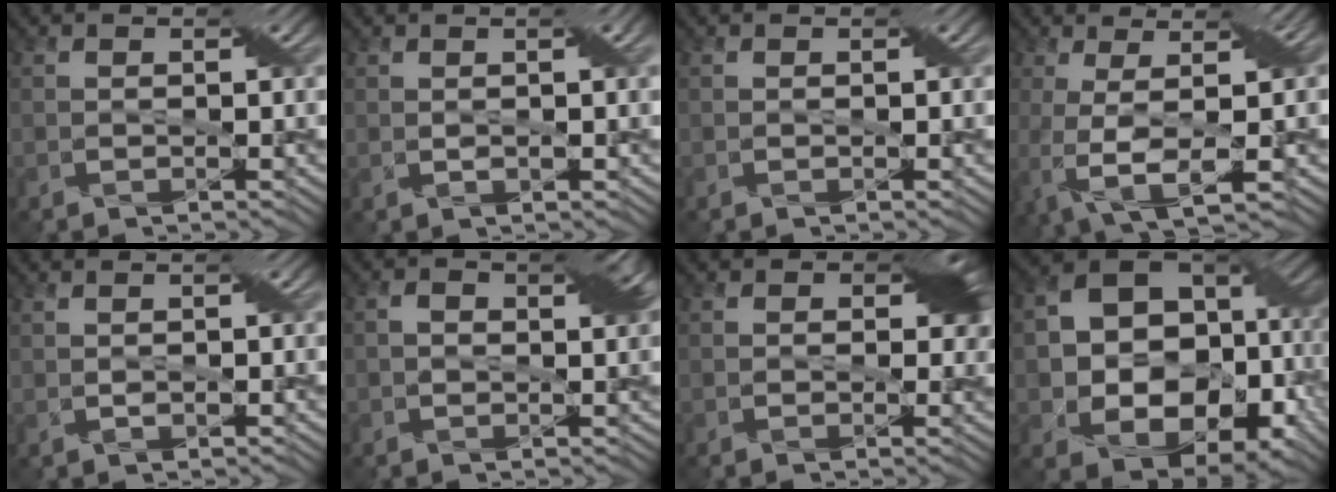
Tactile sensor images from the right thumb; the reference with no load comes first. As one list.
[{"total": 2.5, "force": [0.8, 0.6, 2.3], "torque": [-0.044, 0.007, 0.015]}, {"total": 0.0}, {"total": 7.6, "force": [-0.8, 1.9, 7.3], "torque": [-0.137, 0.003, -0.012]}, {"total": 1.0, "force": [0.3, 0.2, 0.9], "torque": [-0.022, 0.005, 0.009]}, {"total": 3.8, "force": [0.4, 2.0, 3.2], "torque": [-0.053, 0.005, 0.002]}, {"total": 3.5, "force": [0.7, 2.5, 2.4], "torque": [-0.028, -0.007, 0.003]}, {"total": 17.0, "force": [-2.4, 12.4, 11.4], "torque": [-0.181, -0.031, -0.014]}]